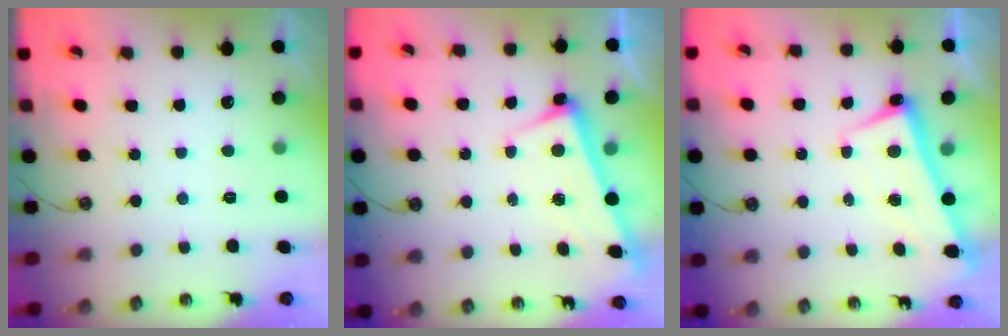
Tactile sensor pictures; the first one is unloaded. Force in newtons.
{"total": 2.5, "press": 2.4, "slide": 0.7}
{"total": 2.6, "press": 2.5, "slide": 0.8}